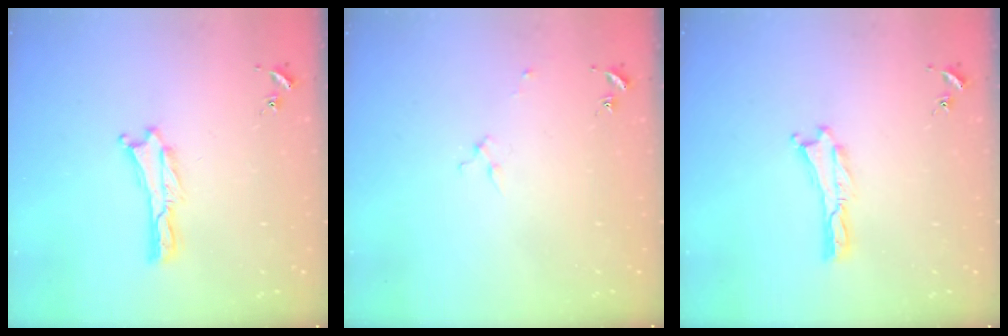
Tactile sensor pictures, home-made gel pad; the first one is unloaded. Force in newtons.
{"total": 2.0, "press": 1.9, "slide": 0.2}
{"total": 0.0}